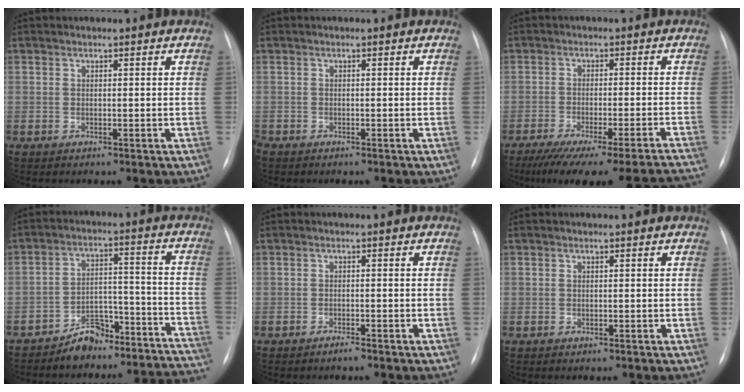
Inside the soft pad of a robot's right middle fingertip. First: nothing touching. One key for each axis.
{"total": 0.7, "fx": -0.6, "fy": 0.3, "fz": 0.2, "tx": -0.006, "ty": -0.001, "tz": -0.012}
{"total": 22.2, "fx": -20.2, "fy": -0.3, "fz": 9.3, "tx": -0.085, "ty": -0.037, "tz": -0.268}
{"total": 14.9, "fx": -13.8, "fy": 4.8, "fz": 2.8, "tx": -0.004, "ty": 0.072, "tz": -0.191}
{"total": 1.0, "fx": -0.8, "fy": -0.1, "fz": 0.5, "tx": -0.012, "ty": -0.001, "tz": -0.015}
{"total": 0.0}